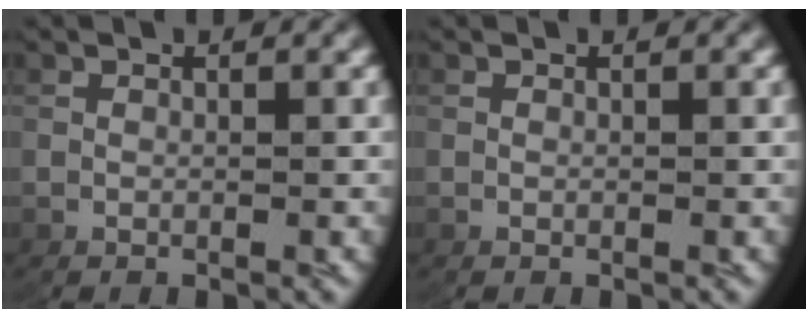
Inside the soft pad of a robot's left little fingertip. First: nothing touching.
{"total": 0.0}